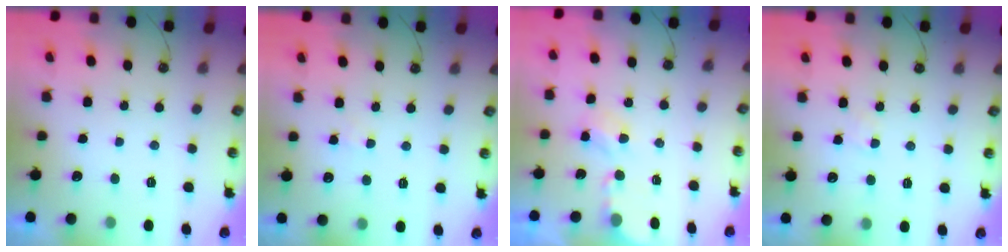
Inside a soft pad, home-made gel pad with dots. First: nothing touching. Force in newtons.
{"total": 2.9, "press": 2.9, "slide": 0.5}
{"total": 3.9, "press": 3.8, "slide": 0.6}
{"total": 2.8, "press": 2.8, "slide": 0.3}